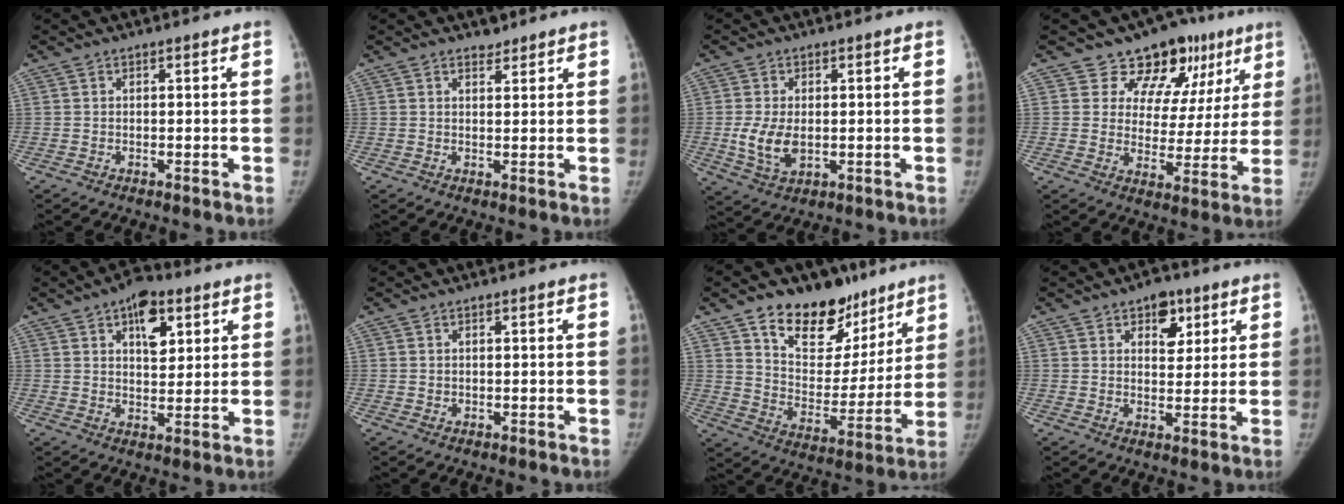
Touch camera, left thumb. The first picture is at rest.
{"total": 2.1, "force": [1.8, 0.9, 0.4], "torque": [0.005, -0.014, 0.026]}
{"total": 6.8, "force": [-0.4, 4.2, 5.4], "torque": [-0.103, -0.013, 0.001]}
{"total": 14.7, "force": [9.3, 10.0, 5.6], "torque": [-0.011, -0.033, 0.116]}
{"total": 9.2, "force": [4.5, 5.0, 6.3], "torque": [-0.062, -0.017, 0.064]}
{"total": 0.7, "force": [0.5, 0.4, 0.1], "torque": [0.005, -0.003, 0.007]}
{"total": 19.9, "force": [13.4, 11.6, 9.1], "torque": [-0.077, -0.077, 0.213]}
{"total": 6.6, "force": [3.6, 4.1, 3.8], "torque": [-0.022, -0.016, 0.050]}